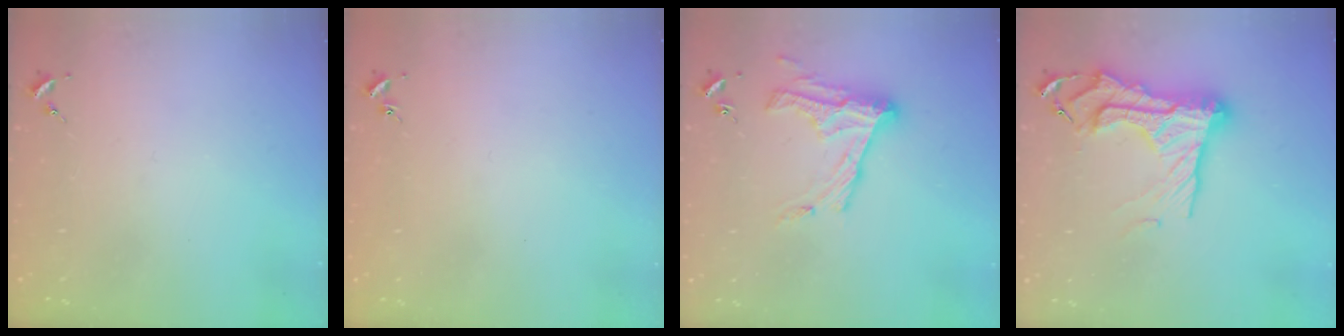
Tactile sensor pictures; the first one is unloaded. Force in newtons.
{"total": 0.9, "press": 0.8, "slide": 0.2}
{"total": 15.1, "press": 15.0, "slide": 0.7}
{"total": 21.4, "press": 21.3, "slide": 1.9}